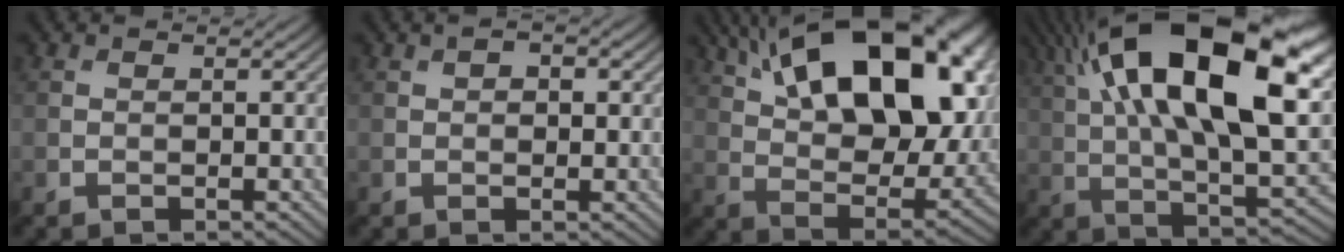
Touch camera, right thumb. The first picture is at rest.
{"total": 2.9, "force": [1.1, 1.6, 2.2], "torque": [-0.031, -0.002, 0.018]}
{"total": 22.0, "force": [10.0, 10.8, 16.4], "torque": [-0.268, 0.039, 0.148]}
{"total": 22.8, "force": [8.4, 9.1, 19.0], "torque": [-0.330, 0.047, 0.138]}